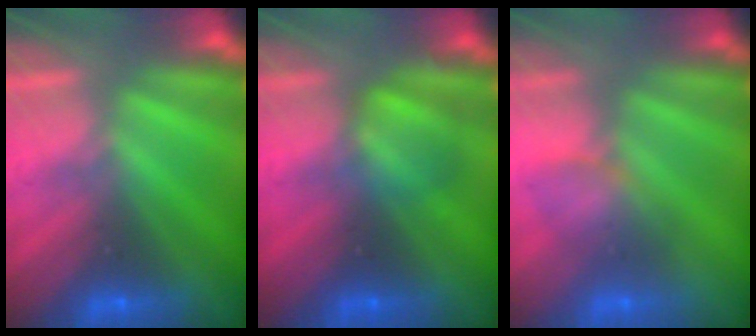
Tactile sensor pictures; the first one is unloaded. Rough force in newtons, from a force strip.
{"total": 2.5}
{"total": 3.5}